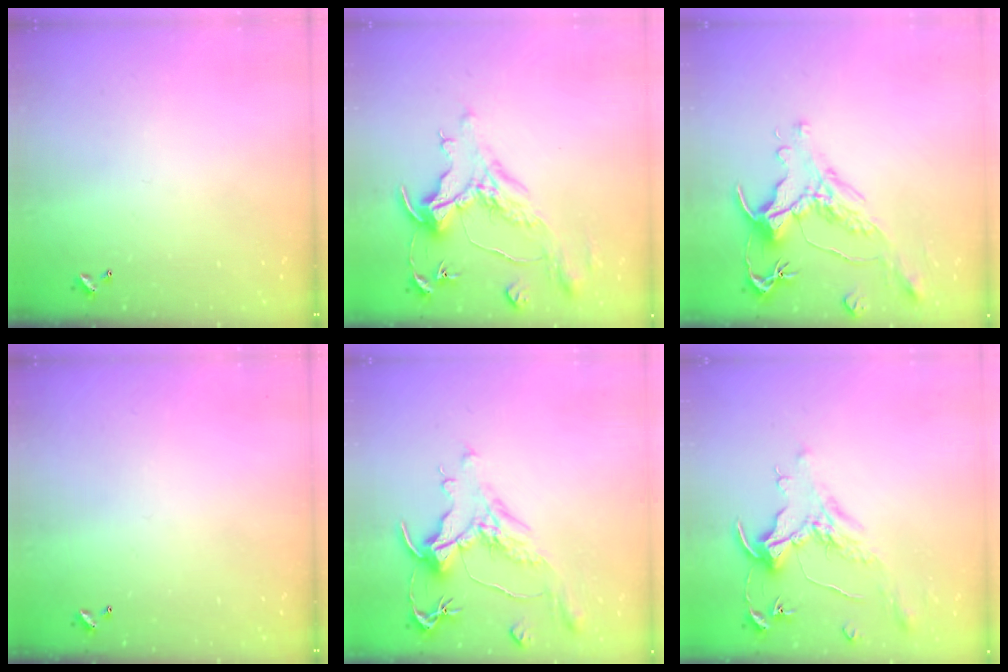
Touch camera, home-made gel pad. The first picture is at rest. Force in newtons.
{"total": 1.5, "press": 0.8, "slide": 1.2}
{"total": 1.6, "press": 0.9, "slide": 1.3}
{"total": 0.0}
{"total": 1.1, "press": 0.2, "slide": 1.1}
{"total": 1.6, "press": 1.4, "slide": 0.7}